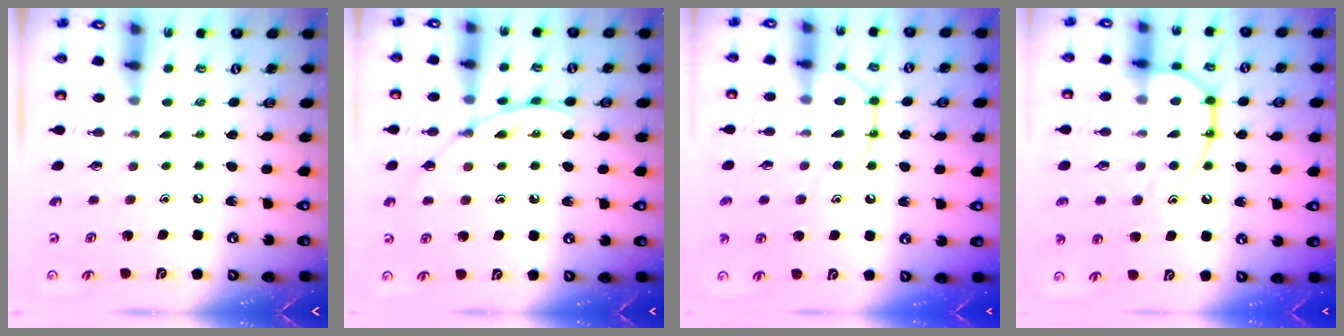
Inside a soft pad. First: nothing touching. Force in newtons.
{"total": 9.3, "press": 9.3, "slide": 0.7}
{"total": 11.5, "press": 11.5, "slide": 0.8}
{"total": 14.0, "press": 13.9, "slide": 1.5}